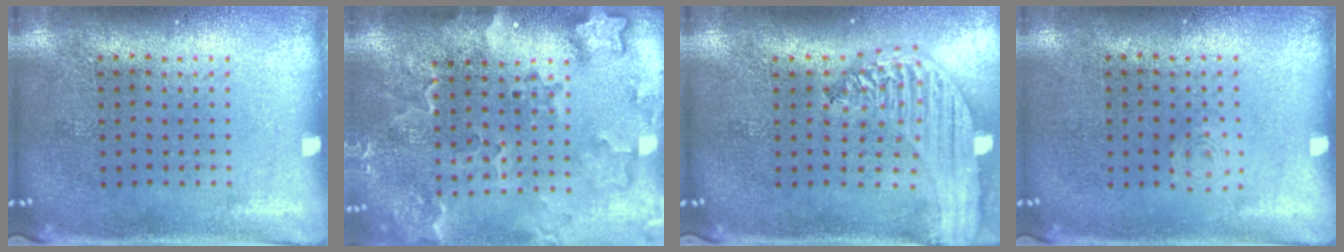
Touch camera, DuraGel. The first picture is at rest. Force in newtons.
{"total": 2.8, "press": 2.3, "slide": 1.6}
{"total": 2.4, "press": 2.1, "slide": 1.1}
{"total": 0.6, "press": 0.6, "slide": 0.1}